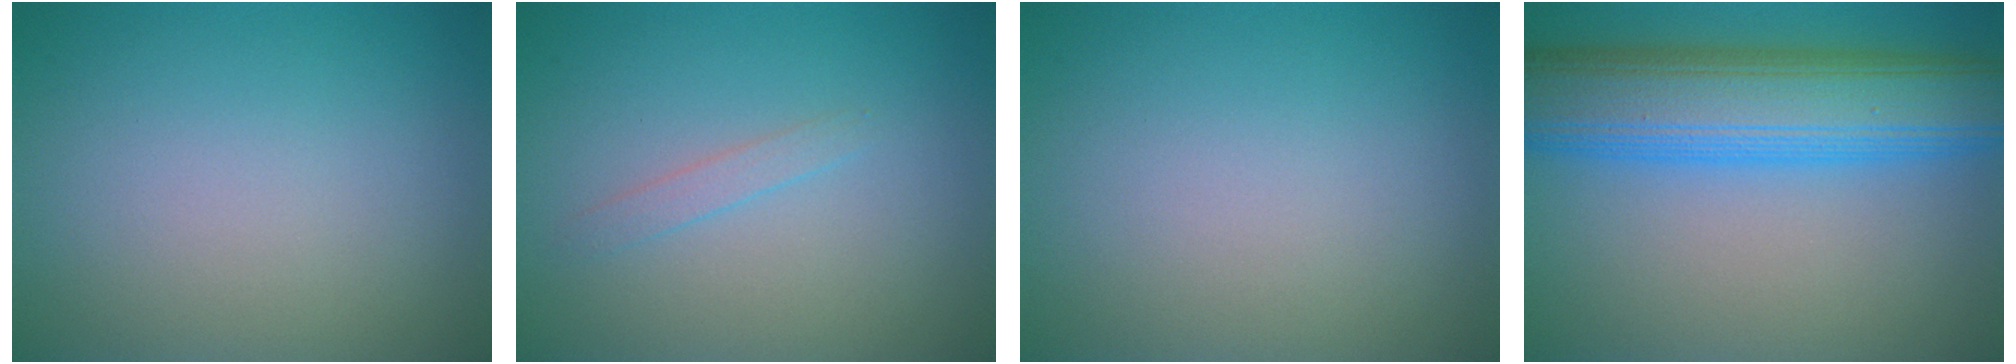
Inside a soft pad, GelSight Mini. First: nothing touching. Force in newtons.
{"total": 0.9, "press": 0.9, "slide": 0.2}
{"total": 0.0}
{"total": 10.4, "press": 10.4, "slide": 0.3}